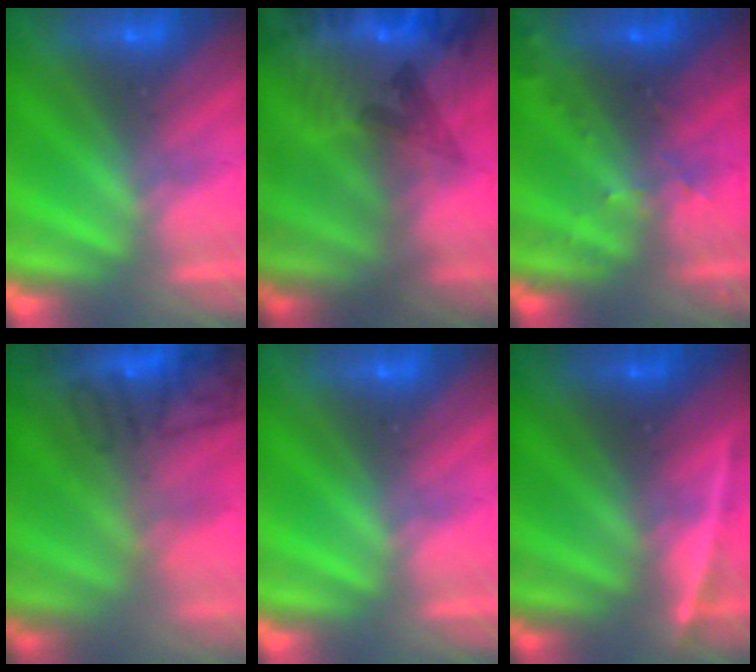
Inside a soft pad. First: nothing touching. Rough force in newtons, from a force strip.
{"total": 5.8}
{"total": 3.0}
{"total": 9.0}
{"total": 0.0}
{"total": 4.7}